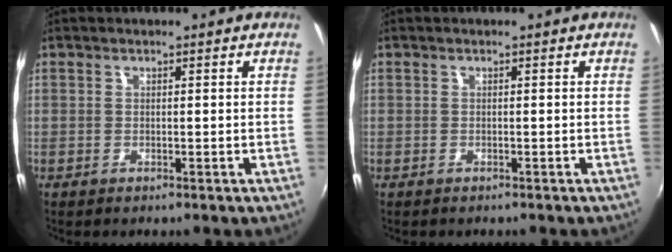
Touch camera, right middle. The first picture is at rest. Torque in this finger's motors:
{"motor_torque": [0.58, -0.79, 0.00, 0.00]}